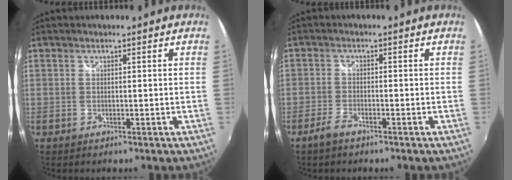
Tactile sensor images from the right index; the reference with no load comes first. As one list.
[{"total": 3.1, "force": [-2.5, 0.8, 1.8], "torque": [-0.051, -0.002, -0.052]}]